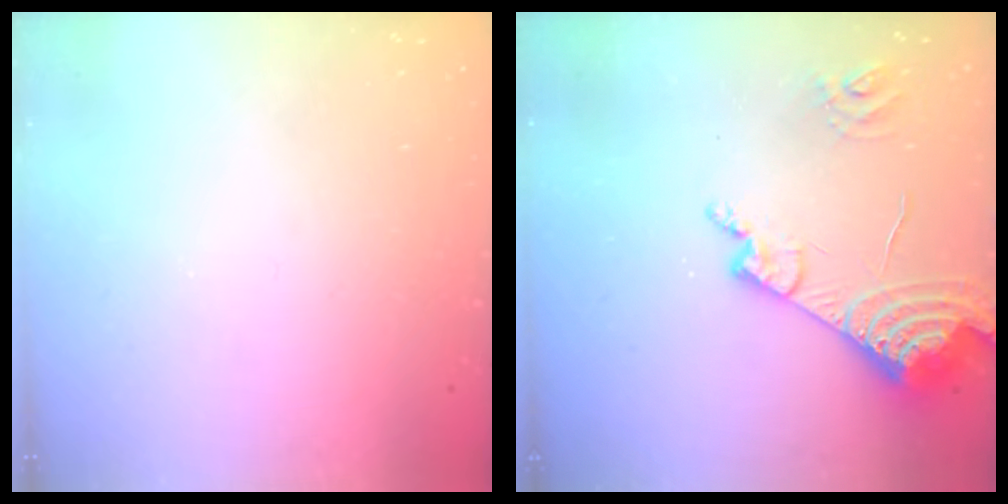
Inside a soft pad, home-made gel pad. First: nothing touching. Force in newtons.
{"total": 13.6, "press": 13.6, "slide": 1.5}